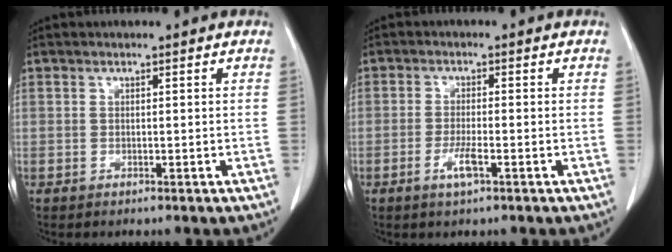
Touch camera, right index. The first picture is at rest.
{"total": 3.8, "force": [-1.7, 0.9, 3.2], "torque": [-0.066, -0.001, -0.030]}